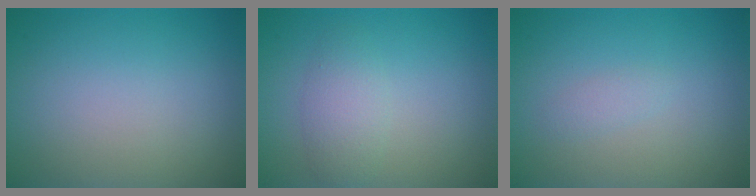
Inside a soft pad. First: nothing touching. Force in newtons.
{"total": 2.4, "press": 2.4, "slide": 0.0}
{"total": 0.8, "press": 0.8, "slide": 0.1}